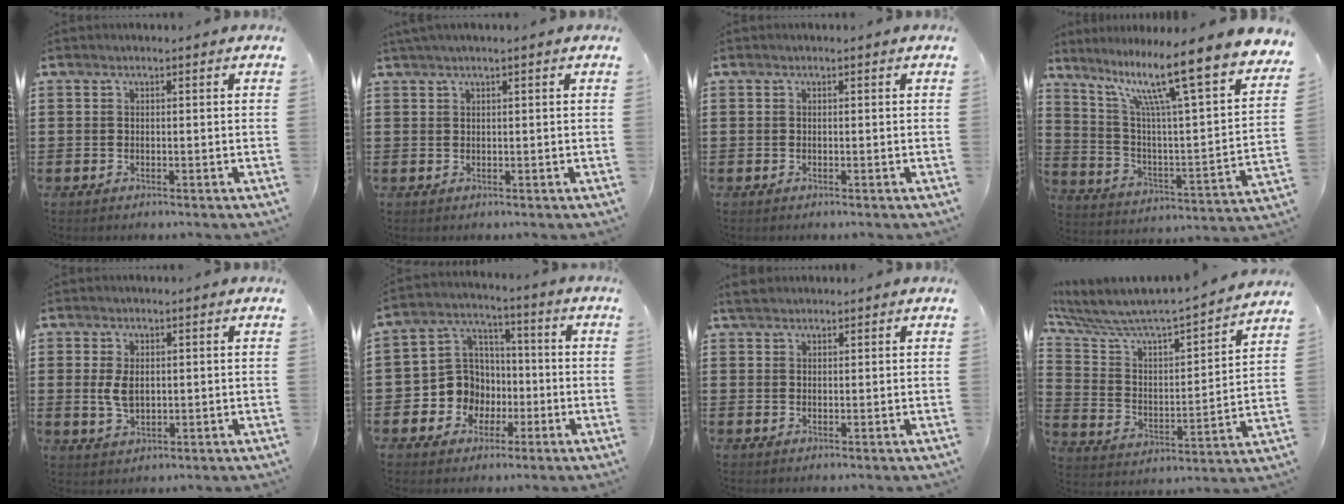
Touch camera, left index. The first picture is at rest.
{"total": 1.2, "force": [0.7, -0.1, 0.9], "torque": [-0.017, -0.002, 0.014]}
{"total": 0.0}
{"total": 13.4, "force": [9.5, 0.9, 9.5], "torque": [-0.198, -0.067, 0.144]}
{"total": 3.9, "force": [0.5, 2.2, 3.1], "torque": [-0.078, 0.000, 0.004]}
{"total": 8.7, "force": [-1.6, 8.3, 2.2], "torque": [-0.087, 0.010, -0.028]}
{"total": 1.9, "force": [1.7, 0.7, 0.6], "torque": [-0.016, 0.005, 0.033]}
{"total": 5.1, "force": [4.9, 0.6, 1.4], "torque": [-0.060, -0.061, 0.072]}